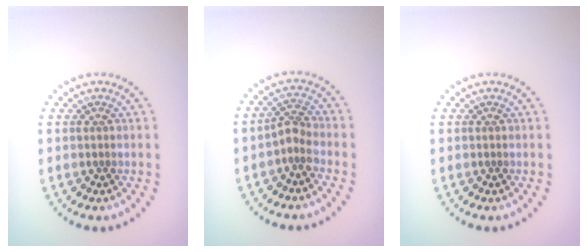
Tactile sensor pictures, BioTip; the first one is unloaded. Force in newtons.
{"total": 1.9, "press": 1.4, "slide": 1.3}
{"total": 0.0}